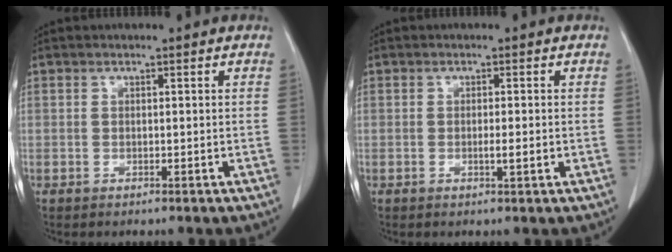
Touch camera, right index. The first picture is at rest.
{"total": 1.8, "force": [-0.5, 0.0, 1.7], "torque": [-0.031, -0.002, -0.008]}